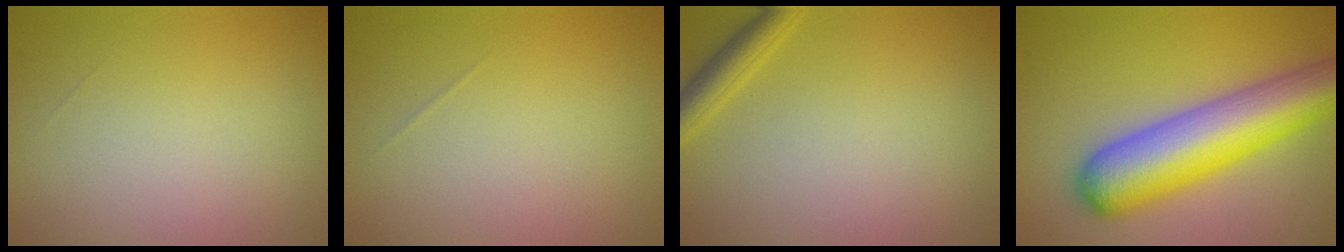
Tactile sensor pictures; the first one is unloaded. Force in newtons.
{"total": 0.0}
{"total": 2.3, "press": 2.3, "slide": 0.1}
{"total": 9.6, "press": 9.6, "slide": 0.4}